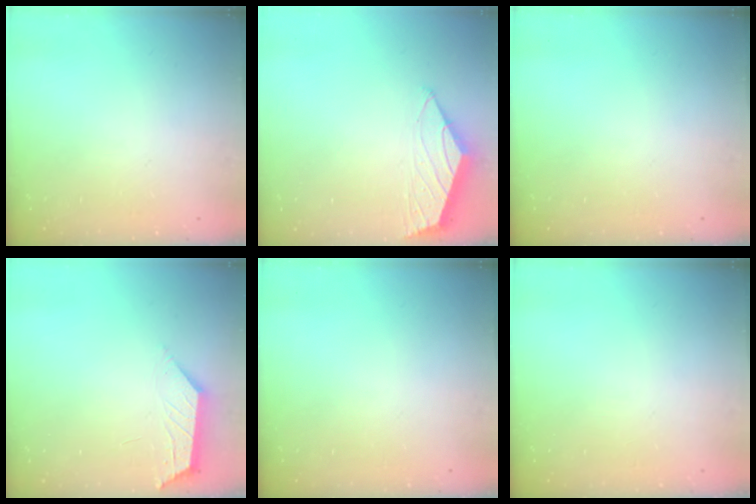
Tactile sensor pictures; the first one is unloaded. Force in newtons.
{"total": 1.5, "press": 1.5, "slide": 0.4}
{"total": 0.0}
{"total": 1.8, "press": 1.8, "slide": 0.4}
{"total": 0.0}
{"total": 0.0}